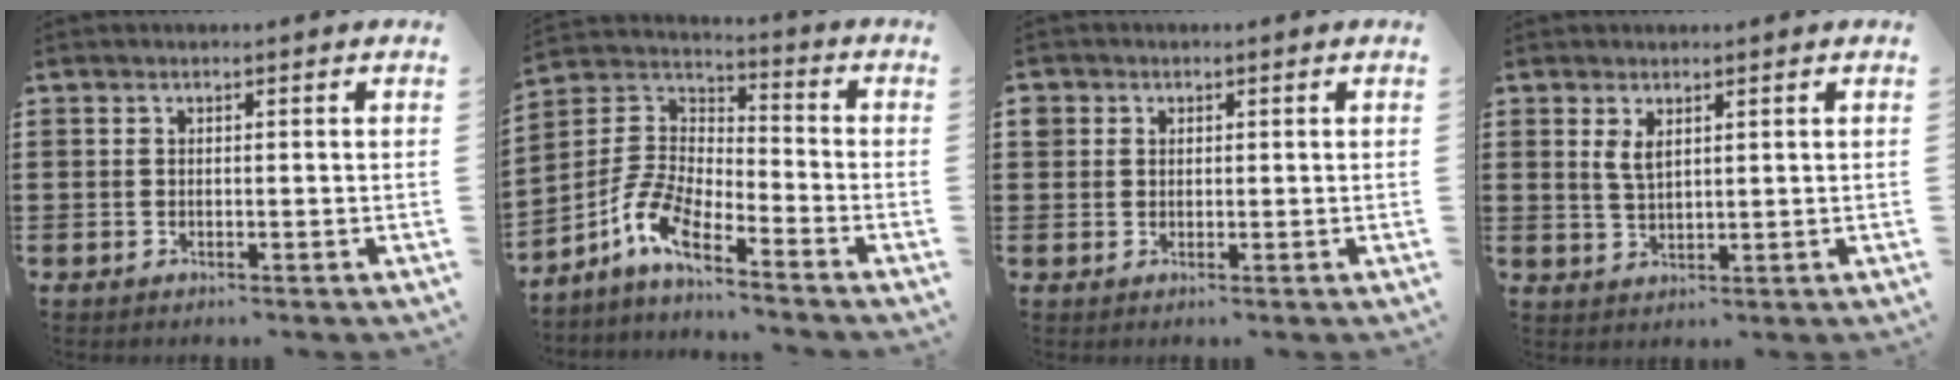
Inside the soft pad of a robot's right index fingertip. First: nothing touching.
{"total": 7.9, "force": [-5.4, 2.7, 5.2], "torque": [-0.139, -0.009, -0.115]}
{"total": 1.5, "force": [0.8, 1.2, 0.1], "torque": [-0.009, 0.006, 0.015]}
{"total": 2.5, "force": [1.3, 1.1, 1.9], "torque": [-0.040, 0.003, 0.024]}